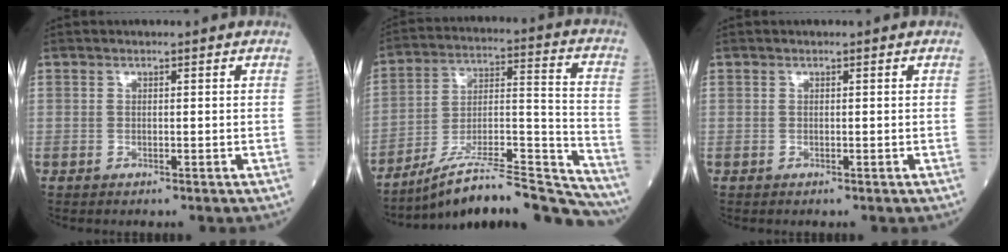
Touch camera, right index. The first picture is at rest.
{"total": 21.1, "force": [-19.3, 1.2, 8.4], "torque": [-0.101, 0.027, -0.311]}
{"total": 0.0}